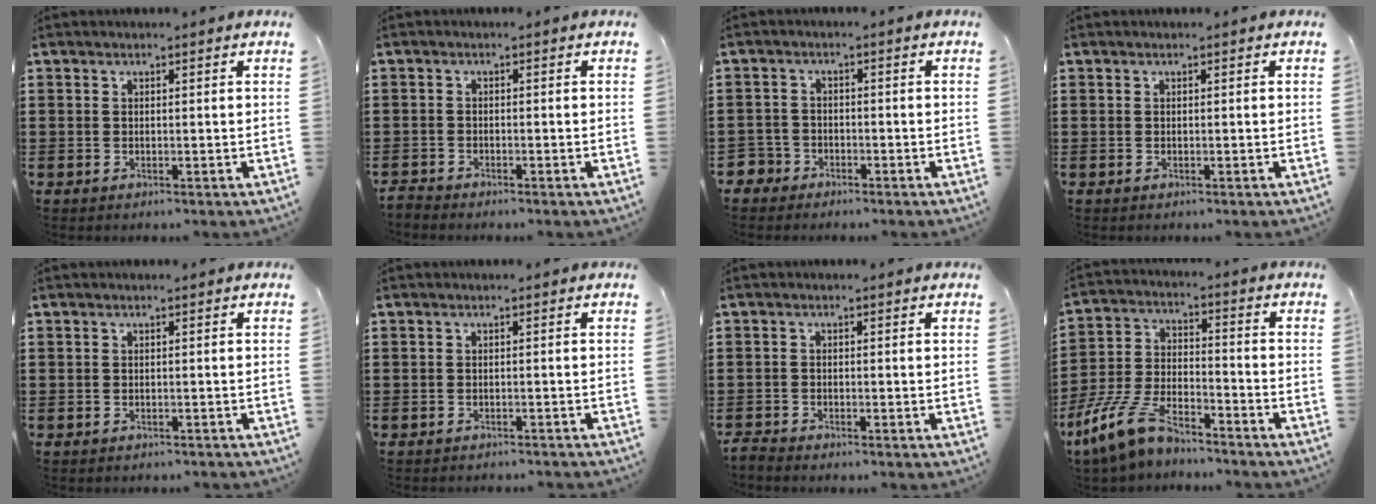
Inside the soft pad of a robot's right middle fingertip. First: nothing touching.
{"total": 1.5, "force": [-1.5, 0.1, -0.1], "torque": [-0.004, 0.000, -0.033]}
{"total": 2.9, "force": [-2.3, 1.7, 0.2], "torque": [-0.026, -0.007, -0.054]}
{"total": 0.0}
{"total": 0.6, "force": [-0.6, -0.1, 0.1], "torque": [-0.004, -0.002, -0.011]}
{"total": 1.0, "force": [-0.9, -0.1, 0.0], "torque": [-0.004, -0.001, -0.019]}
{"total": 1.6, "force": [-1.6, 0.0, 0.0], "torque": [-0.013, -0.002, -0.036]}
{"total": 10.1, "force": [-8.3, 2.9, 4.9], "torque": [-0.114, 0.015, -0.166]}